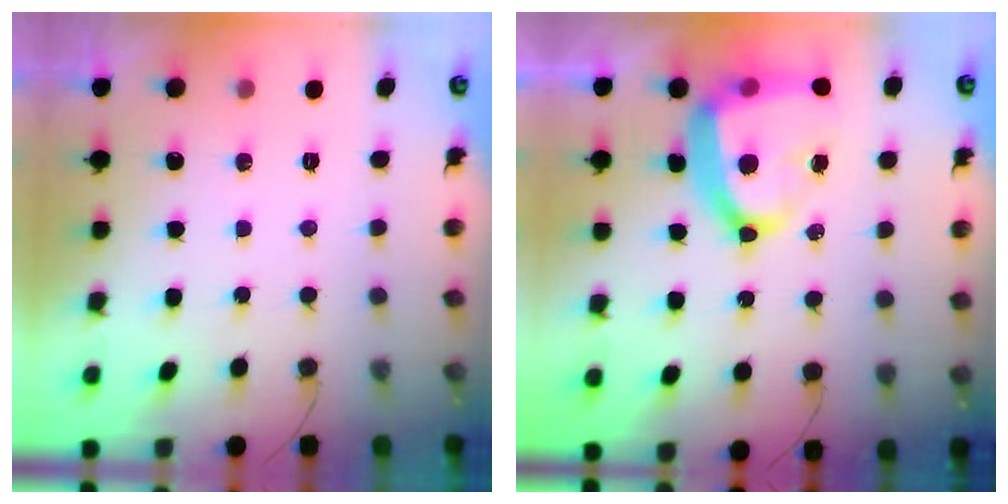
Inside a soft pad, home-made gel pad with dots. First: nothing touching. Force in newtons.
{"total": 18.5, "press": 18.4, "slide": 1.5}